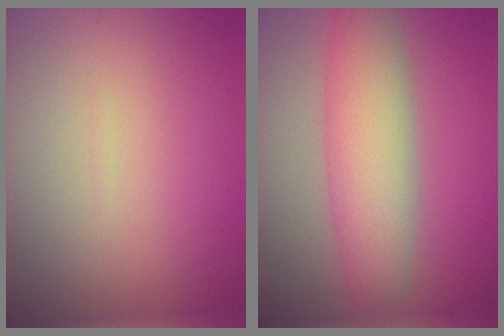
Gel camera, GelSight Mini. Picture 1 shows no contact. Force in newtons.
{"total": 6.0, "press": 6.0, "slide": 0.3}